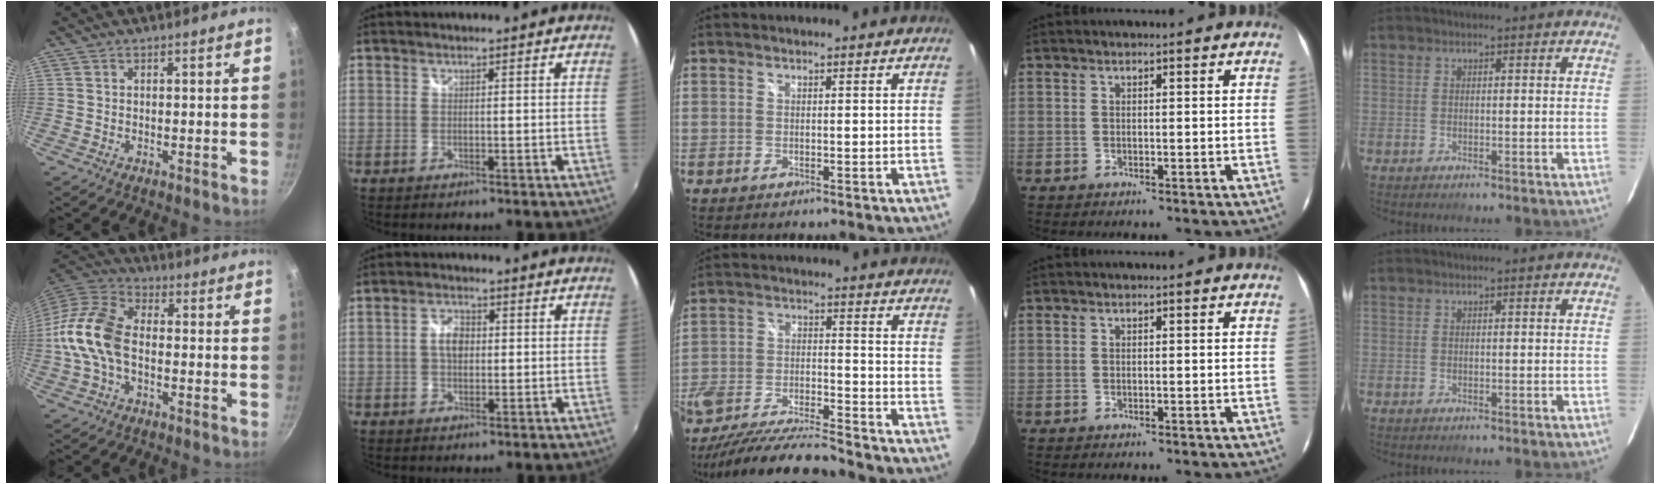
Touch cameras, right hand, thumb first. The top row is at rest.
{"thumb": {"total": 14.0, "force": [-1.8, 8.7, 10.8], "torque": [-0.199, 0.036, -0.053]}, "index": {"total": 4.0, "force": [0.3, 2.7, 3.0], "torque": [-0.055, 0.014, 0.006]}, "middle": {"total": 16.0, "force": [-13.8, 2.4, 7.8], "torque": [-0.160, -0.030, -0.238]}}